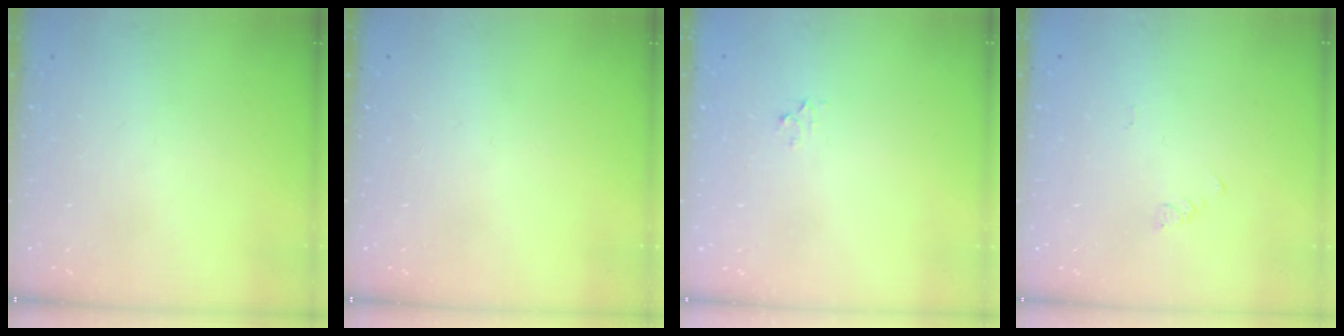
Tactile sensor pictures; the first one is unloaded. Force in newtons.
{"total": 0.0}
{"total": 2.3, "press": 2.3, "slide": 0.2}
{"total": 1.9, "press": 1.9, "slide": 0.4}